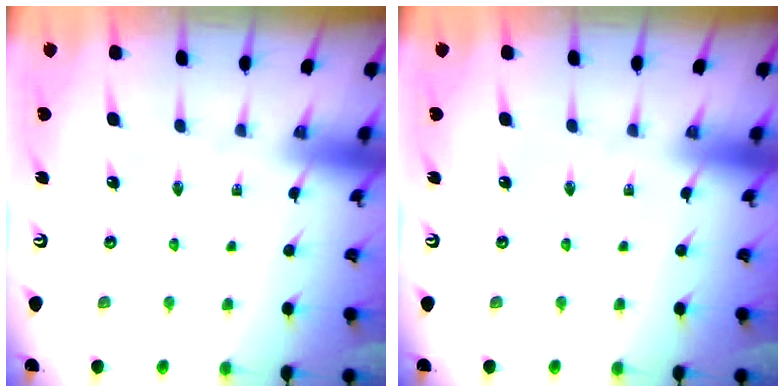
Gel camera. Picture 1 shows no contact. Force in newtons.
{"total": 0.0}